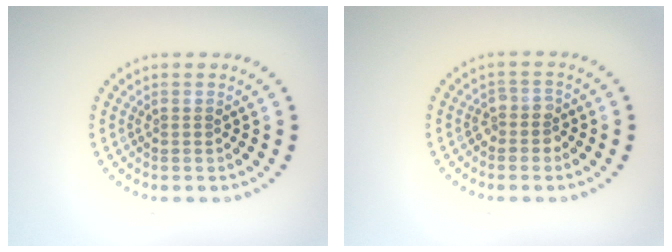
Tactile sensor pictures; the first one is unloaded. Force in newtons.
{"total": 1.7, "press": 1.4, "slide": 0.9}